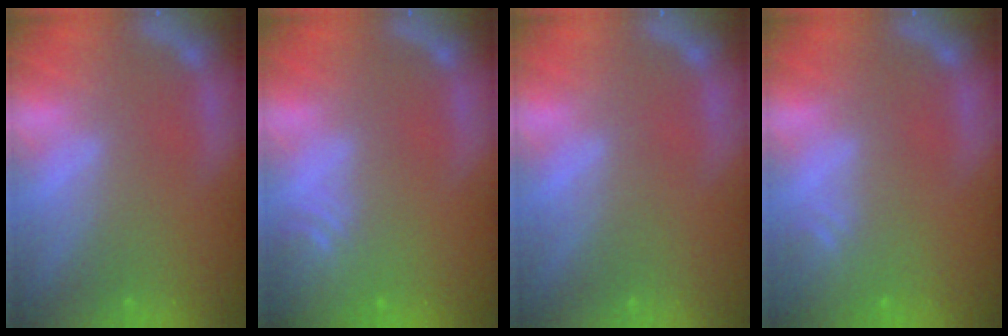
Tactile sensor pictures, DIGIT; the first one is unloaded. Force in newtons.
{"total": 4.0}
{"total": 0.0}
{"total": 2.4}